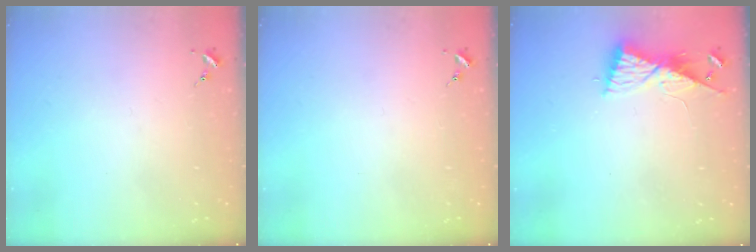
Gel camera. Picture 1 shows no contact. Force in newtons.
{"total": 0.0}
{"total": 8.4, "press": 8.4, "slide": 0.7}